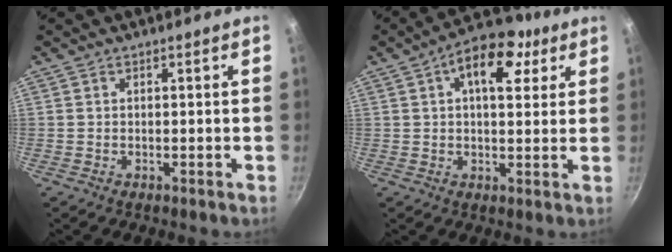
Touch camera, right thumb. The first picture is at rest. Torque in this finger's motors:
{"motor_torque": [0.29, 0.28, 0.15, 0.02, 0.04]}